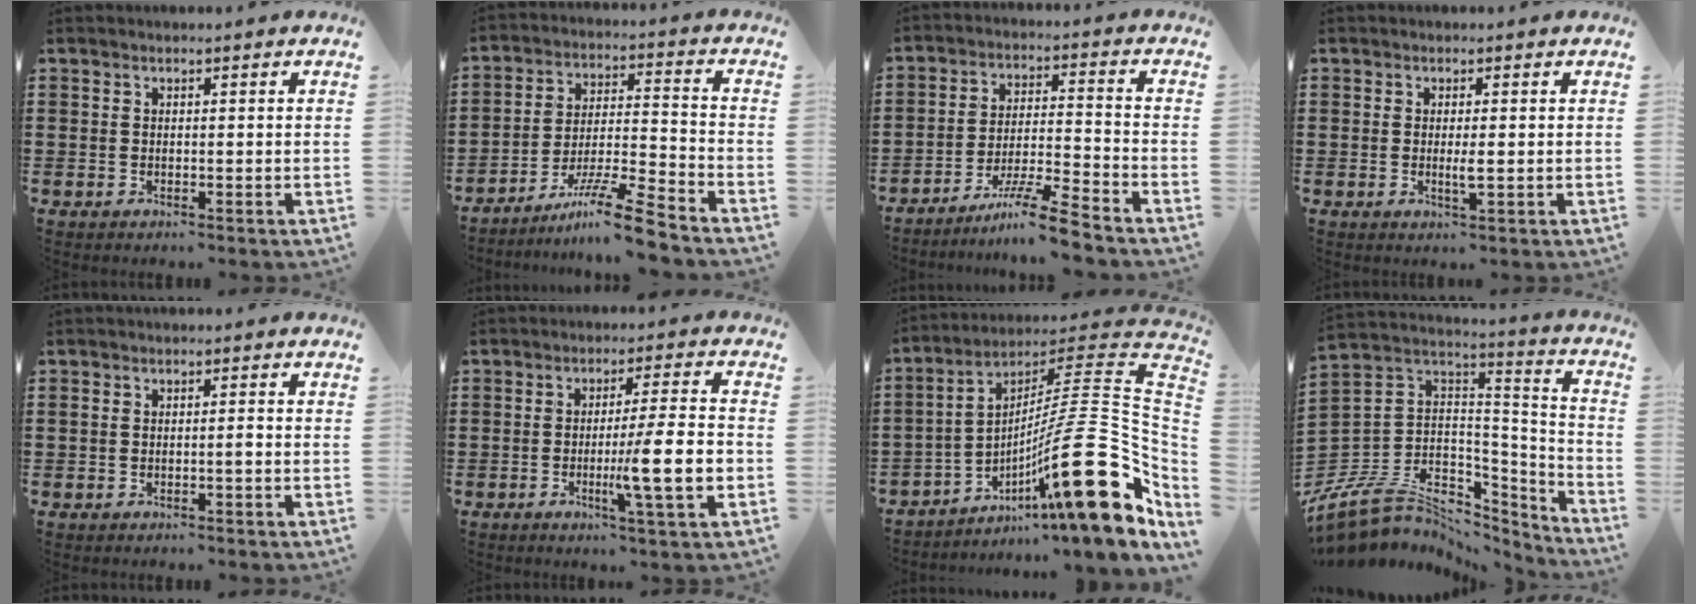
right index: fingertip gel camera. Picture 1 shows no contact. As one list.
[{"total": 10.4, "force": [-8.4, 0.0, 6.1], "torque": [-0.104, 0.015, -0.162]}, {"total": 8.2, "force": [-7.0, -0.3, 4.4], "torque": [-0.083, -0.002, -0.135]}, {"total": 2.1, "force": [-0.1, 0.3, 2.1], "torque": [-0.039, -0.004, -0.002]}, {"total": 1.2, "force": [-0.3, 0.3, 1.1], "torque": [-0.023, 0.001, -0.006]}, {"total": 9.8, "force": [-2.3, 0.2, 9.5], "torque": [-0.148, -0.014, -0.041]}, {"total": 23.7, "force": [-7.0, 4.8, 22.2], "torque": [-0.347, -0.013, -0.120]}, {"total": 8.1, "force": [-4.0, 6.1, 3.5], "torque": [-0.103, -0.010, -0.074]}]